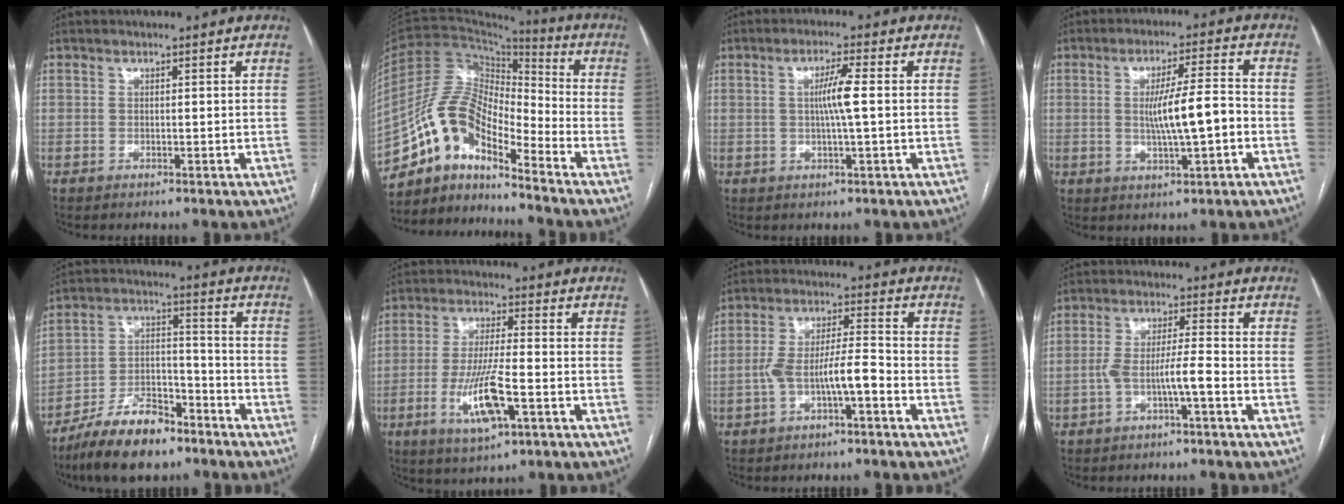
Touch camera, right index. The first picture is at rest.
{"total": 12.7, "force": [-9.7, 3.7, 7.2], "torque": [-0.137, 0.041, -0.181]}
{"total": 4.6, "force": [0.2, -0.3, 4.6], "torque": [-0.082, 0.001, 0.005]}
{"total": 8.4, "force": [-1.1, 0.7, 8.3], "torque": [-0.142, 0.007, -0.016]}
{"total": 12.8, "force": [-9.5, 4.5, 7.3], "torque": [-0.129, 0.008, -0.171]}
{"total": 9.9, "force": [-3.5, 1.6, 9.1], "torque": [-0.180, -0.010, -0.059]}
{"total": 7.4, "force": [-2.9, 1.3, 6.7], "torque": [-0.128, 0.027, -0.047]}
{"total": 5.2, "force": [-2.1, 0.0, 4.7], "torque": [-0.091, 0.018, -0.035]}